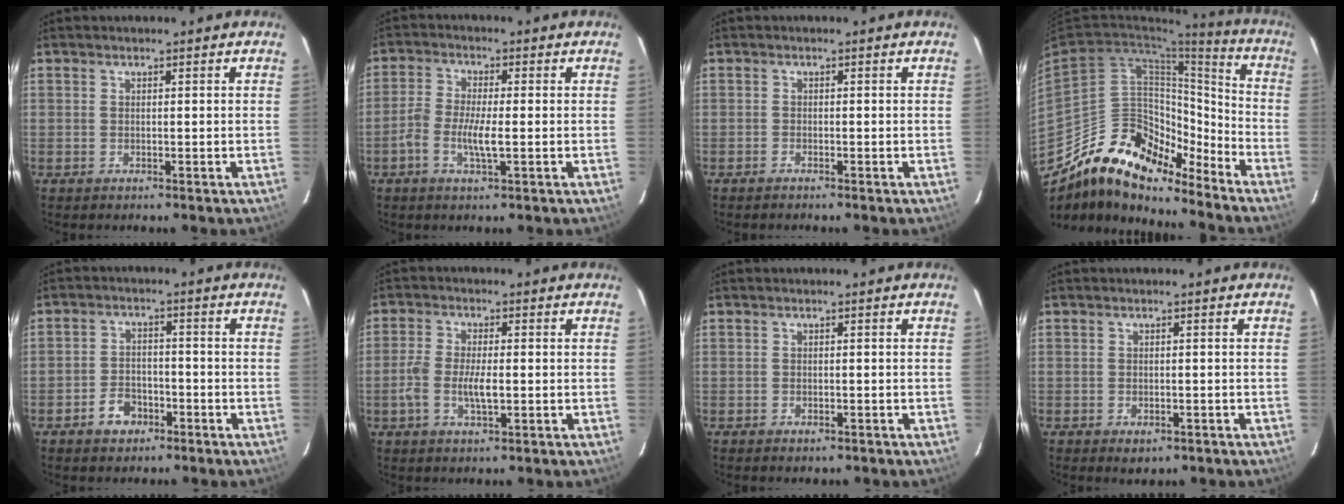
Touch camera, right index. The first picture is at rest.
{"total": 5.1, "force": [-1.5, 1.1, 4.7], "torque": [-0.103, 0.002, -0.034]}
{"total": 0.8, "force": [-0.7, 0.1, 0.2], "torque": [-0.009, 0.000, -0.017]}
{"total": 19.4, "force": [-15.1, 8.2, 9.1], "torque": [-0.162, 0.020, -0.264]}
{"total": 5.1, "force": [-3.2, 3.4, 2.0], "torque": [-0.049, 0.012, -0.049]}
{"total": 5.4, "force": [-1.3, 1.9, 4.9], "torque": [-0.105, 0.001, -0.028]}
{"total": 1.5, "force": [-1.0, 0.8, 0.7], "torque": [-0.012, -0.001, -0.014]}
{"total": 2.9, "force": [-1.6, 1.8, 1.6], "torque": [-0.031, -0.006, -0.016]}